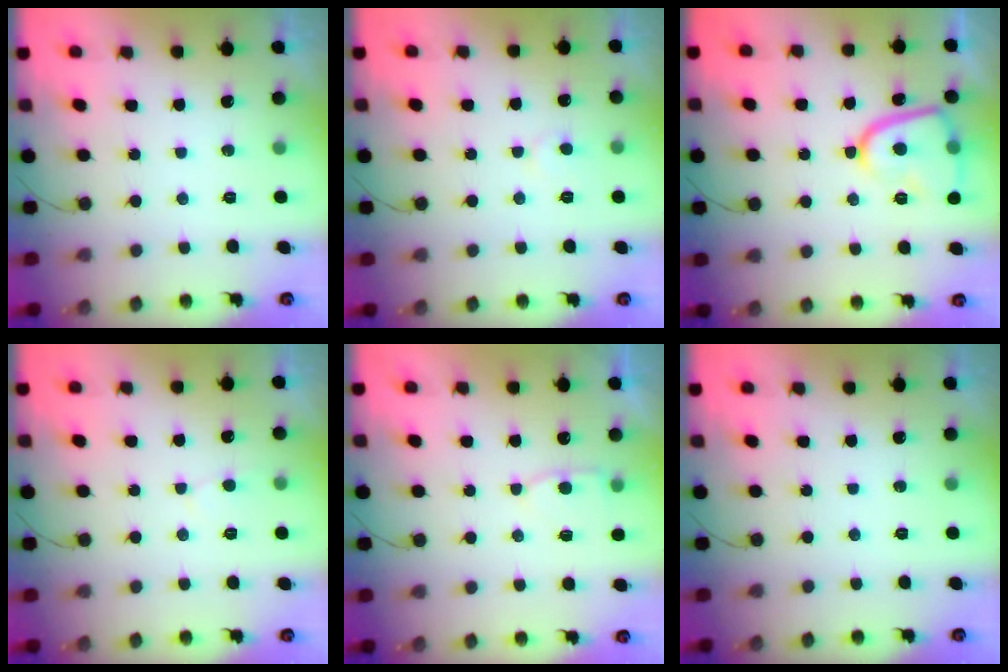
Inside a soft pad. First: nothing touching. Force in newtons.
{"total": 3.3, "press": 3.3, "slide": 0.3}
{"total": 13.8, "press": 13.7, "slide": 1.4}
{"total": 3.7, "press": 3.7, "slide": 0.5}
{"total": 4.3, "press": 4.3, "slide": 0.6}
{"total": 0.0}